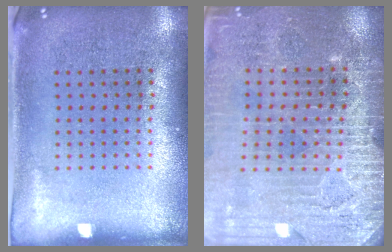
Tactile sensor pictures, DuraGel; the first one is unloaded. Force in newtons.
{"total": 3.4, "press": 3.4, "slide": 0.1}